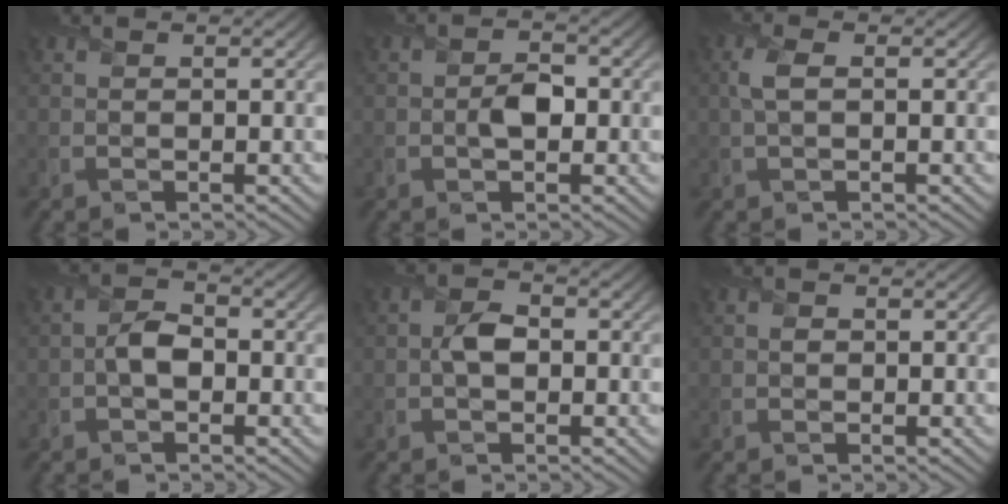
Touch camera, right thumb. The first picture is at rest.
{"total": 2.7, "force": [-0.5, 1.7, 2.0], "torque": [-0.036, -0.002, -0.010]}
{"total": 2.3, "force": [0.2, 0.9, 2.1], "torque": [-0.052, 0.005, 0.000]}
{"total": 2.8, "force": [-0.8, 1.7, 2.1], "torque": [-0.040, 0.005, -0.022]}
{"total": 2.7, "force": [-0.4, 1.8, 2.0], "torque": [-0.039, 0.003, -0.010]}
{"total": 0.5, "force": [-0.1, 0.5, 0.1], "torque": [0.001, -0.005, -0.003]}